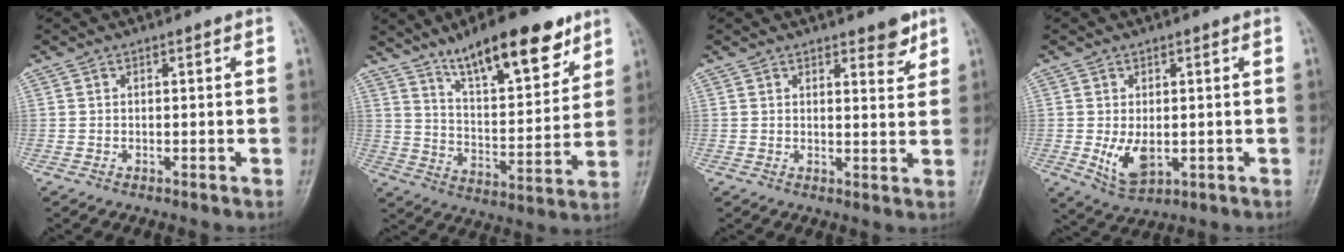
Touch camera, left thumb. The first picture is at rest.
{"total": 18.0, "force": [12.1, 5.7, 12.1], "torque": [-0.155, -0.061, 0.201]}
{"total": 4.2, "force": [2.9, 1.5, 2.6], "torque": [-0.019, -0.020, 0.037]}
{"total": 5.8, "force": [-0.5, 3.4, 4.6], "torque": [-0.078, -0.016, 0.003]}